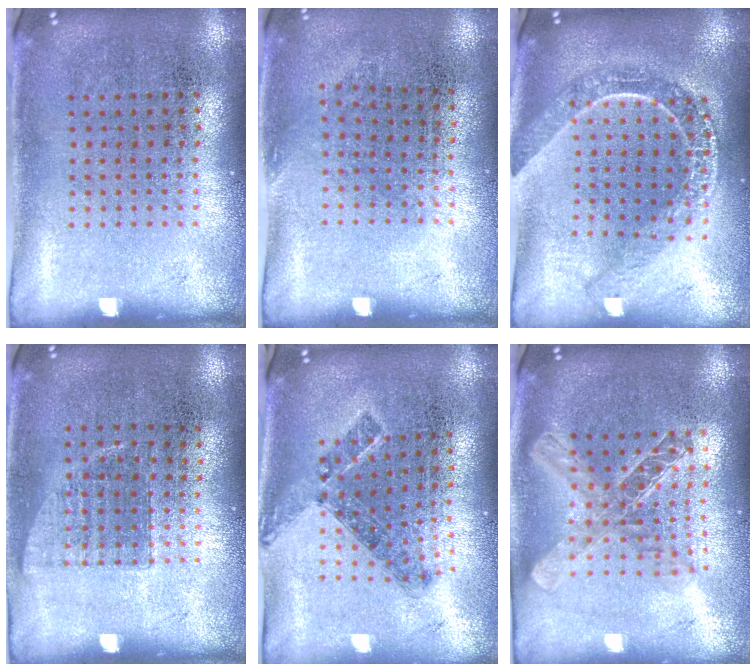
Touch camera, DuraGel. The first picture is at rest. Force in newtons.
{"total": 0.7, "press": 0.6, "slide": 0.5}
{"total": 2.2, "press": 1.8, "slide": 1.2}
{"total": 0.8, "press": 0.7, "slide": 0.3}
{"total": 0.8, "press": 0.7, "slide": 0.4}
{"total": 2.1, "press": 1.7, "slide": 1.2}